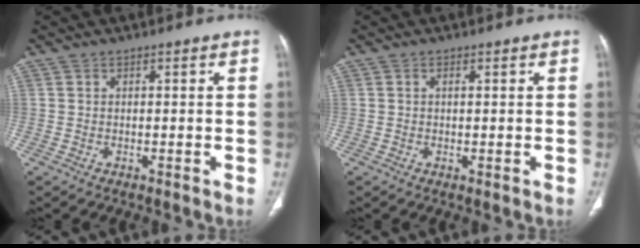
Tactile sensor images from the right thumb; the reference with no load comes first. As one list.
[{"total": 1.1, "force": [0.2, 0.3, 1.0], "torque": [-0.022, -0.003, 0.004]}]